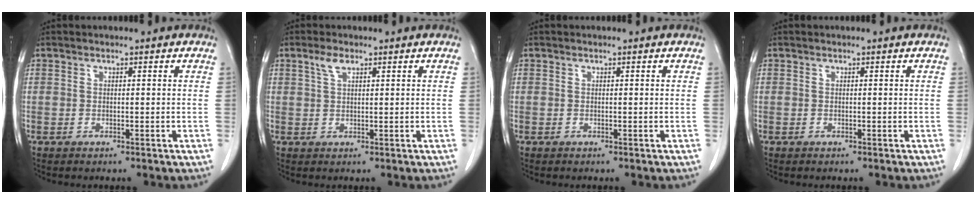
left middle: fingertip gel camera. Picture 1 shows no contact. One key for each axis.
{"total": 2.2, "fx": 1.4, "fy": 0.7, "fz": 1.6, "tx": -0.040, "ty": 0.007, "tz": 0.031}
{"total": 0.0}
{"total": 0.0}